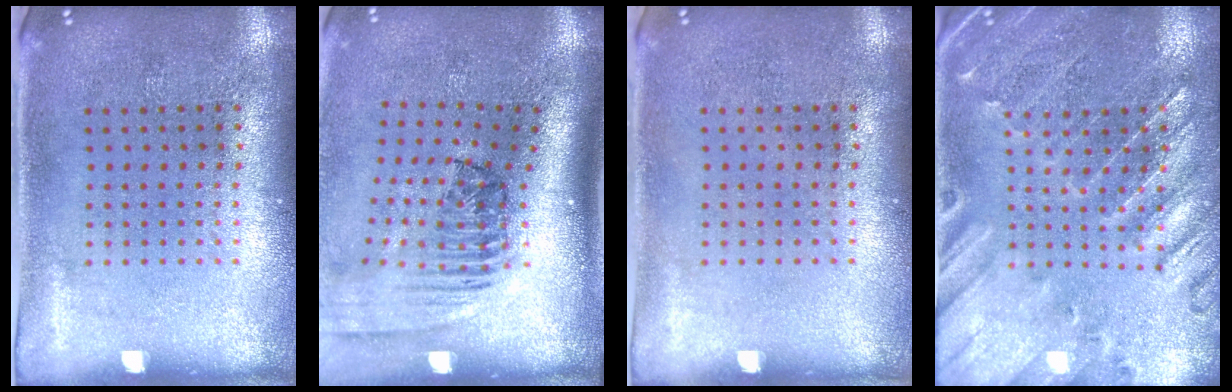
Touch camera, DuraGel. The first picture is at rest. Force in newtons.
{"total": 2.4, "press": 1.7, "slide": 1.7}
{"total": 0.0}
{"total": 0.6, "press": 0.5, "slide": 0.4}